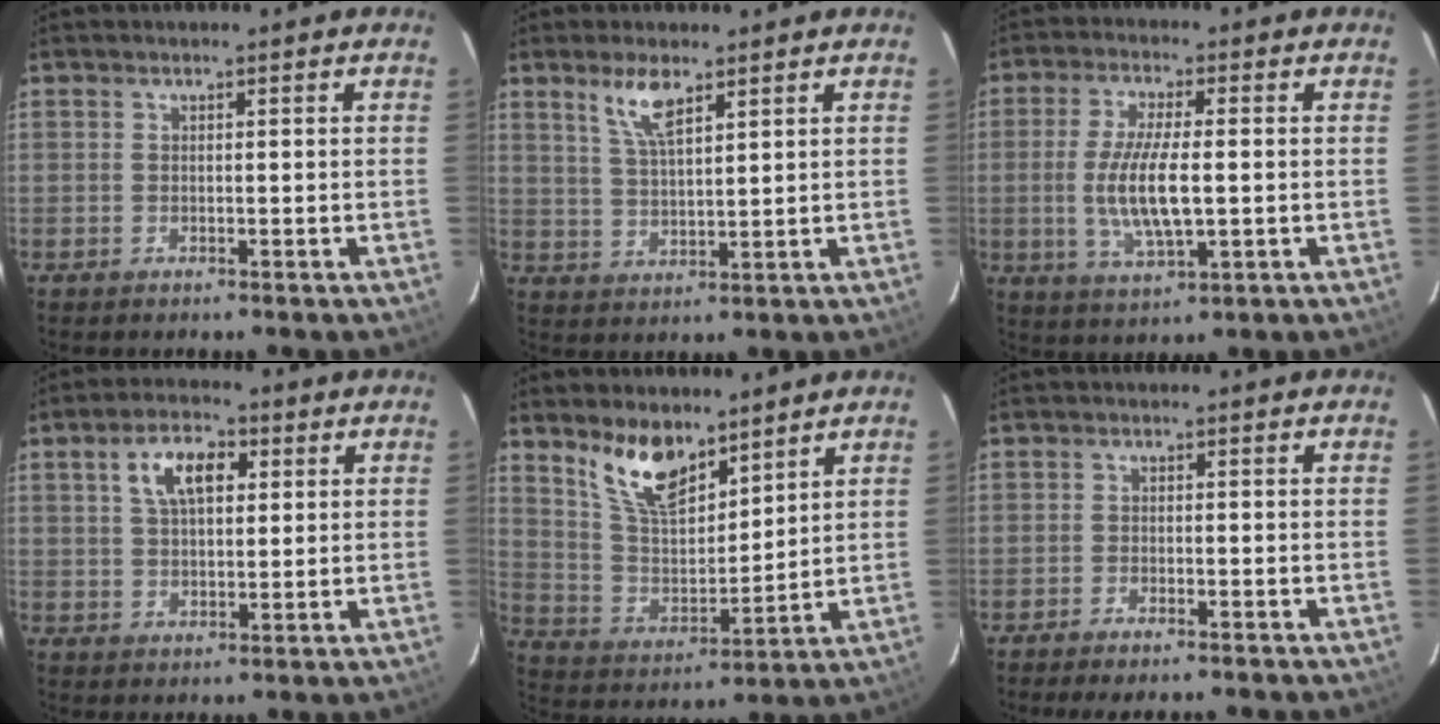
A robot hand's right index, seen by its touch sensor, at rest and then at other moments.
{"total": 5.9, "force": [3.9, 1.7, 4.1], "torque": [-0.080, 0.000, 0.081]}
{"total": 10.6, "force": [-0.9, 3.0, 10.1], "torque": [-0.200, -0.010, -0.014]}
{"total": 7.9, "force": [2.9, 4.2, 6.0], "torque": [-0.109, 0.021, 0.051]}
{"total": 12.1, "force": [8.7, 4.9, 6.8], "torque": [-0.130, 0.001, 0.174]}
{"total": 4.9, "force": [-4.3, 0.9, 2.2], "torque": [-0.051, -0.015, -0.069]}